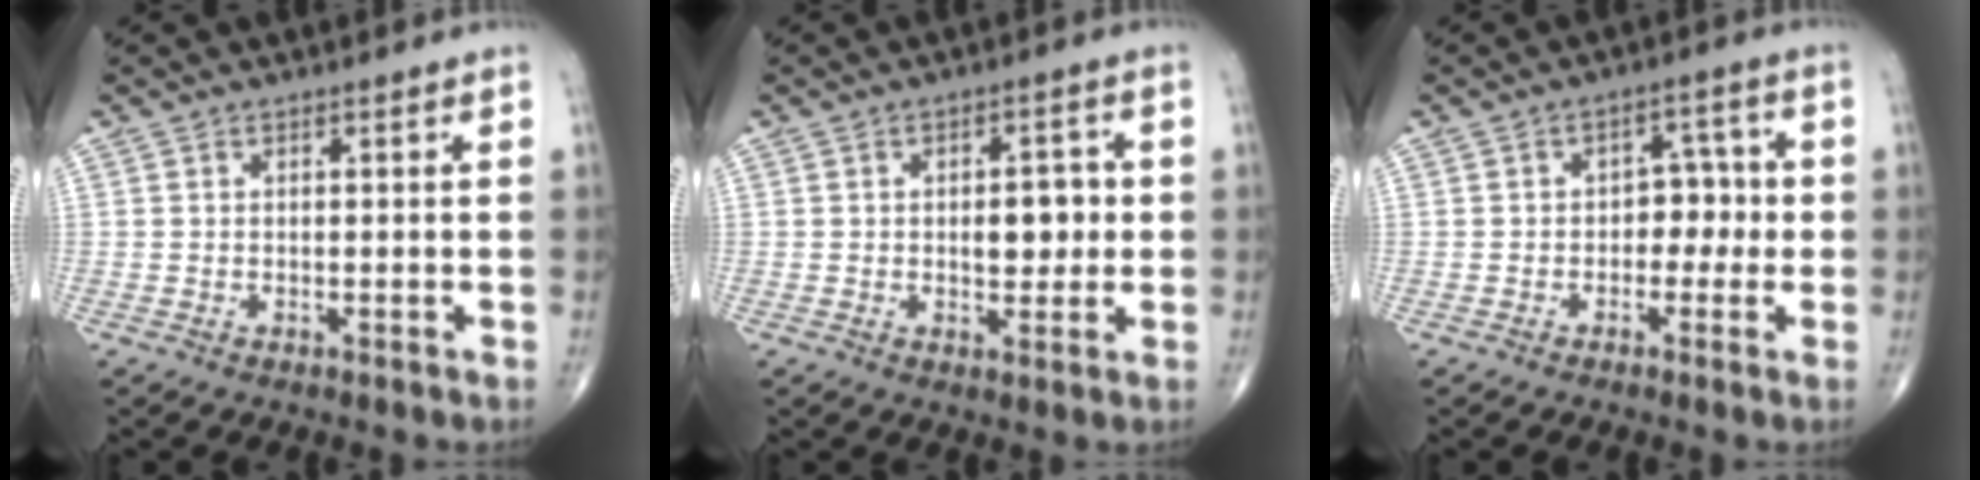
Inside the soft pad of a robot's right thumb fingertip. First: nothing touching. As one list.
[{"total": 6.4, "force": [0.2, 3.5, 5.3], "torque": [-0.050, 0.003, 0.003]}, {"total": 5.3, "force": [-0.7, 3.8, 3.7], "torque": [-0.013, 0.020, -0.019]}]